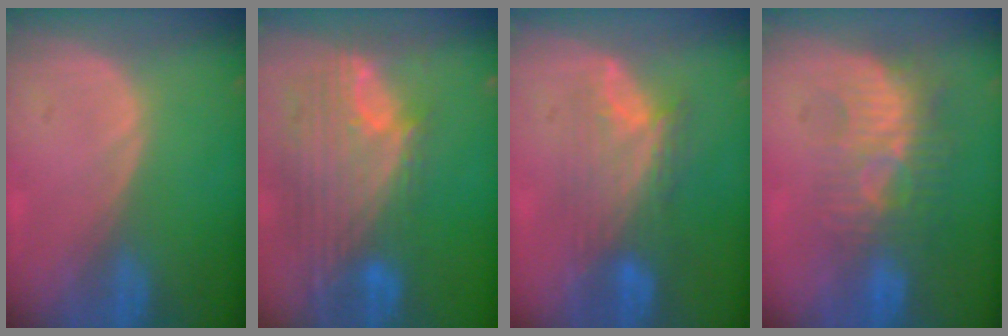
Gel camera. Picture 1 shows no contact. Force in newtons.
{"total": 12.0, "press": 10.1, "slide": 6.4}
{"total": 7.6, "press": 7.3, "slide": 2.2}
{"total": 9.4, "press": 8.4, "slide": 4.1}